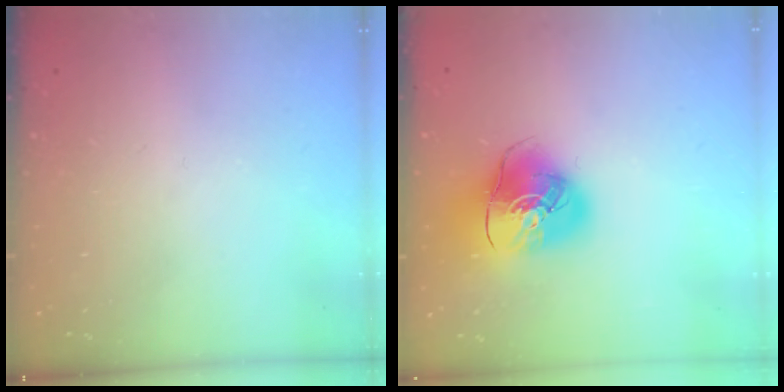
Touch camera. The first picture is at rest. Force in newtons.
{"total": 12.3, "press": 12.2, "slide": 1.9}